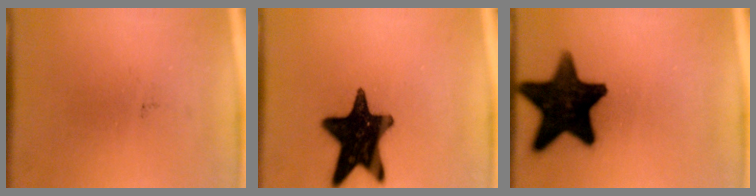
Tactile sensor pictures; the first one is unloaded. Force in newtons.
{"total": 18.3}
{"total": 17.9}